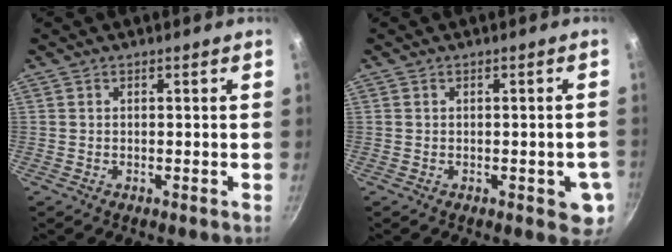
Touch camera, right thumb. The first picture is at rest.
{"total": 5.0, "force": [-1.2, 2.4, 4.3], "torque": [-0.029, 0.004, -0.014]}